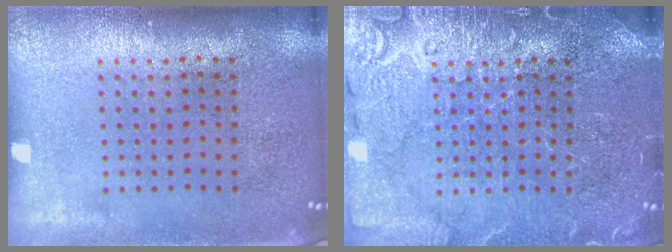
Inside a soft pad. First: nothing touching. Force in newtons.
{"total": 5.2, "press": 5.2, "slide": 0.7}